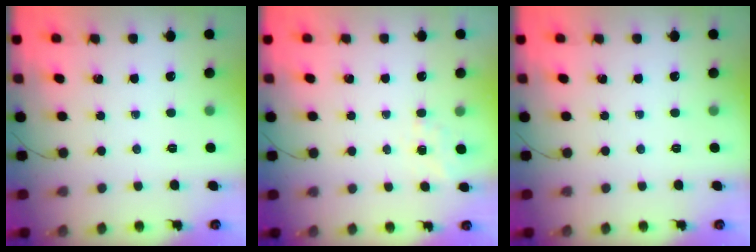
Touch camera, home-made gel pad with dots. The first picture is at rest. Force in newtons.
{"total": 5.7, "press": 5.5, "slide": 1.5}
{"total": 0.0}